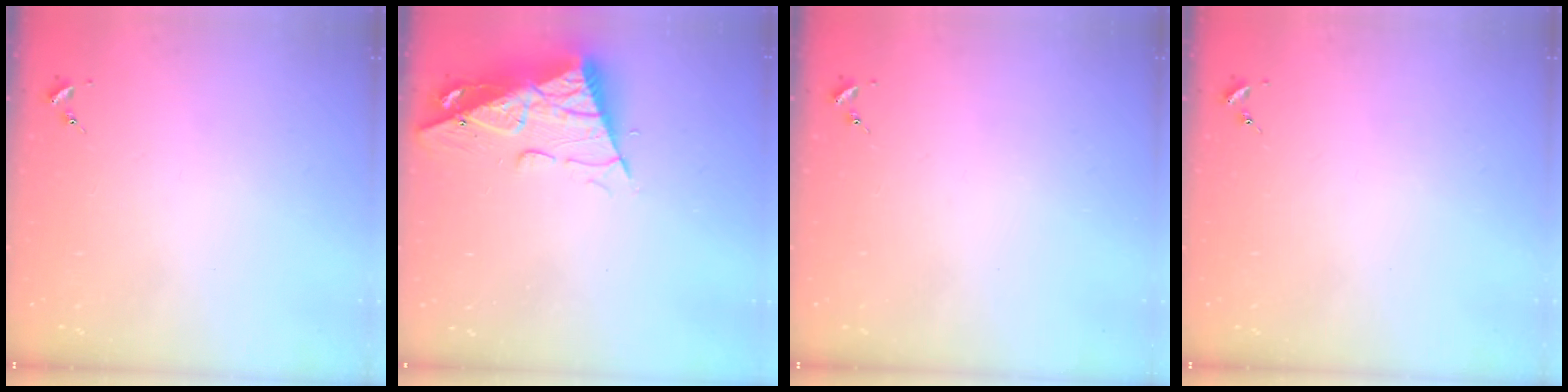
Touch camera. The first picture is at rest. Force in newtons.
{"total": 11.7, "press": 11.6, "slide": 1.4}
{"total": 0.0}
{"total": 0.0}